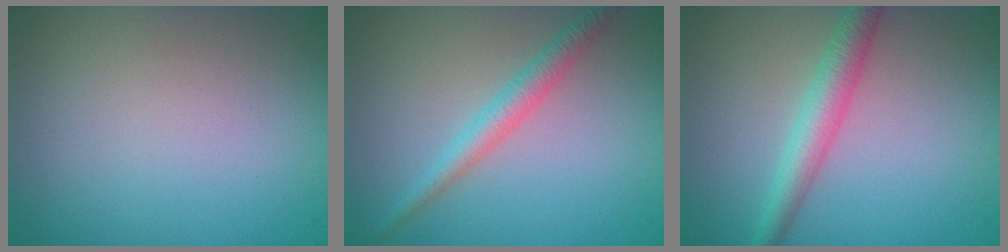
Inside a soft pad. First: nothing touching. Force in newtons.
{"total": 2.5, "press": 2.5, "slide": 0.1}
{"total": 3.4, "press": 3.4, "slide": 0.0}